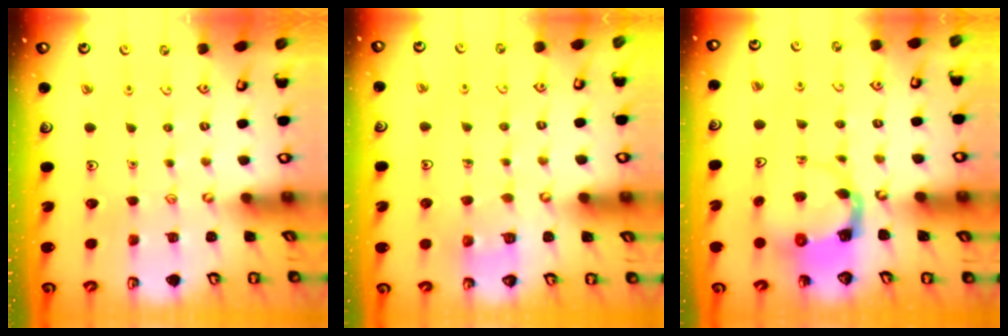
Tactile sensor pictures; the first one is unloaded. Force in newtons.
{"total": 2.8, "press": 2.8, "slide": 0.1}
{"total": 4.2, "press": 4.2, "slide": 0.6}